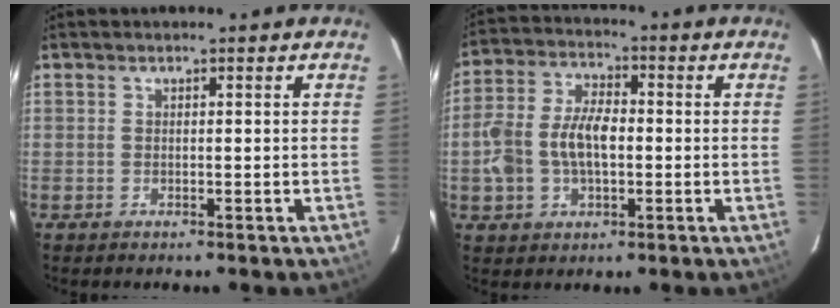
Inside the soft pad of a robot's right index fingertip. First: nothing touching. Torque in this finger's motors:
{"motor_torque": [0.39, -0.15, 0.27, 0.08]}